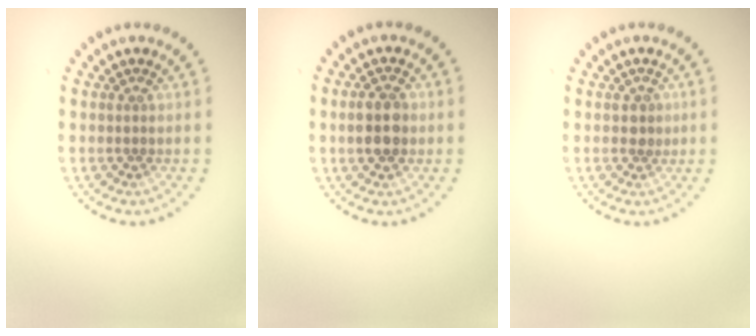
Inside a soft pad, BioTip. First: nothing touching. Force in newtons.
{"total": 3.1, "press": 3.1, "slide": 0.1}
{"total": 1.1, "press": 1.0, "slide": 0.5}